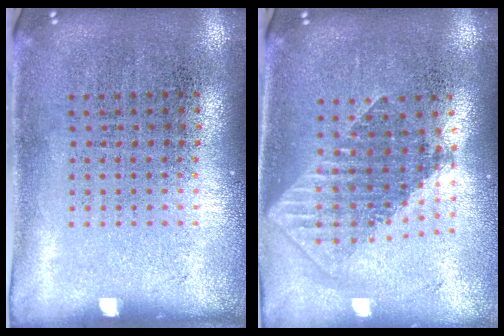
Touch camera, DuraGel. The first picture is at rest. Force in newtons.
{"total": 1.8, "press": 1.4, "slide": 1.0}